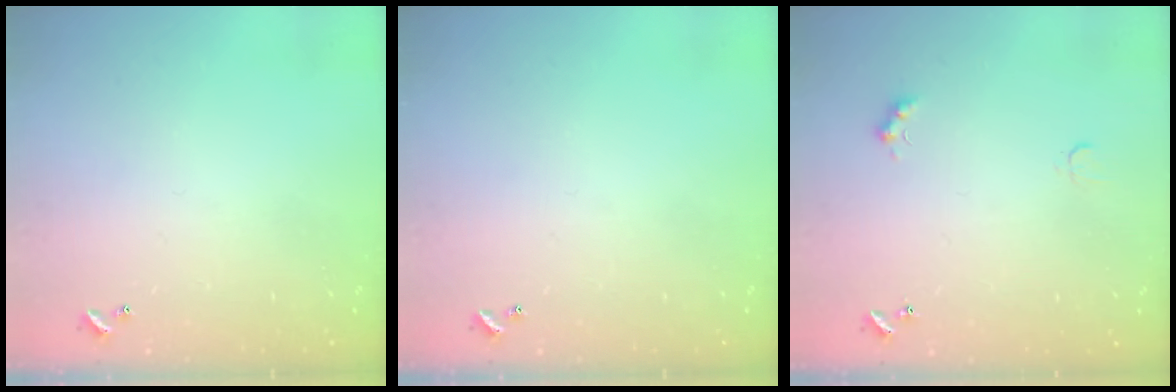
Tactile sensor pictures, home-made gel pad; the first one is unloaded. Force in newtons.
{"total": 0.0}
{"total": 2.4, "press": 2.3, "slide": 0.5}